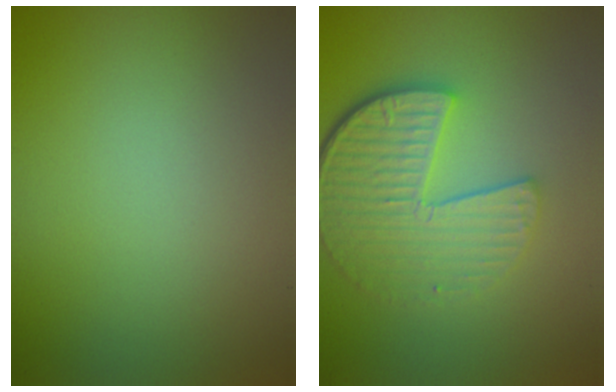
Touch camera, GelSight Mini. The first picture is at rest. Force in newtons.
{"total": 6.1, "press": 4.4, "slide": 4.2}